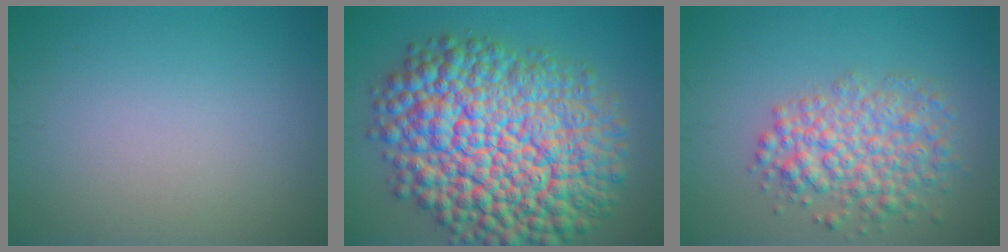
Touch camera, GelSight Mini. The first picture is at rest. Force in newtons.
{"total": 17.5, "press": 17.5, "slide": 0.6}
{"total": 5.2, "press": 5.2, "slide": 0.2}